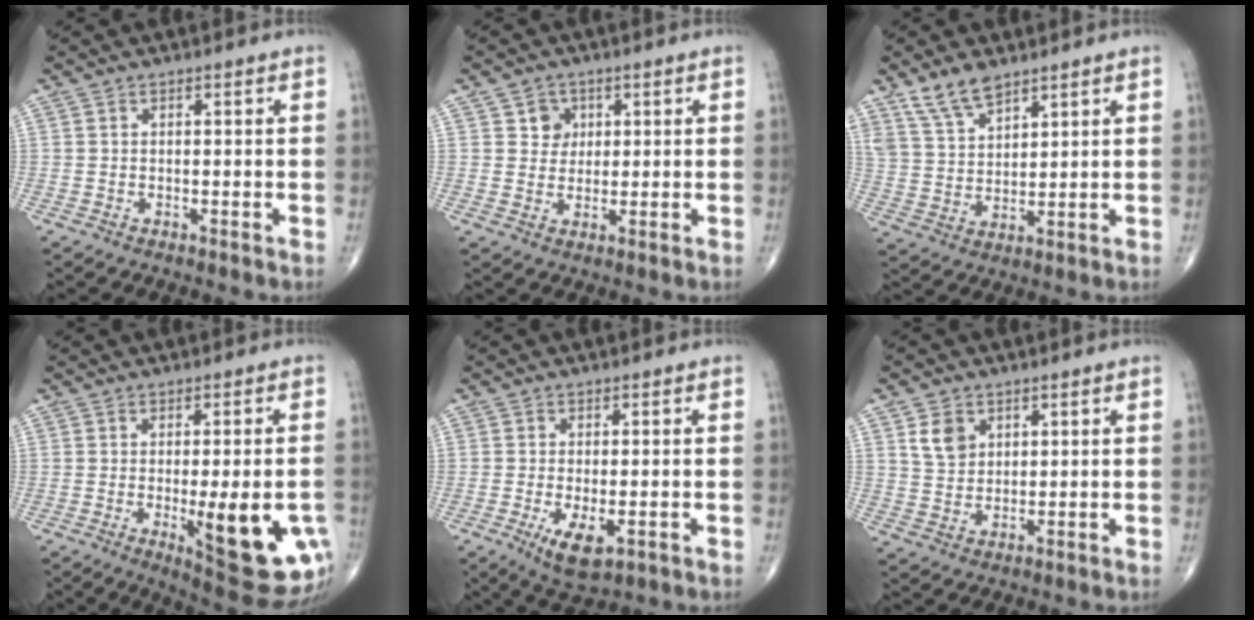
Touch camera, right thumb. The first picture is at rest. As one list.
[{"total": 4.0, "force": [1.5, 3.5, 1.1], "torque": [0.007, -0.004, 0.021]}, {"total": 7.9, "force": [6.0, 3.5, 3.9], "torque": [-0.062, -0.027, 0.123]}, {"total": 16.5, "force": [-3.9, 4.9, 15.2], "torque": [-0.166, -0.011, -0.031]}, {"total": 6.4, "force": [-2.1, 2.7, 5.4], "torque": [-0.096, -0.013, -0.029]}, {"total": 5.2, "force": [2.3, 4.0, 2.5], "torque": [-0.028, -0.013, 0.047]}]